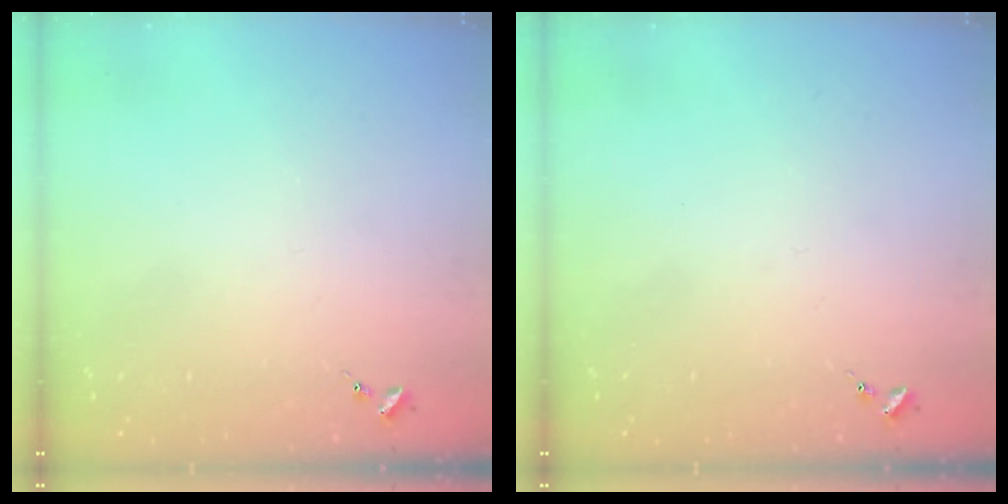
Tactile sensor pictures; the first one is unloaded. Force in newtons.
{"total": 0.0}